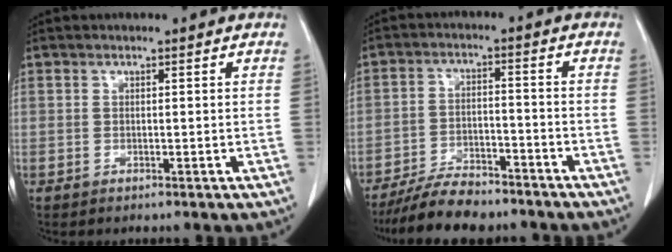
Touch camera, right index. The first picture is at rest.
{"total": 9.9, "force": [-8.7, 2.6, 3.9], "torque": [-0.064, -0.009, -0.146]}